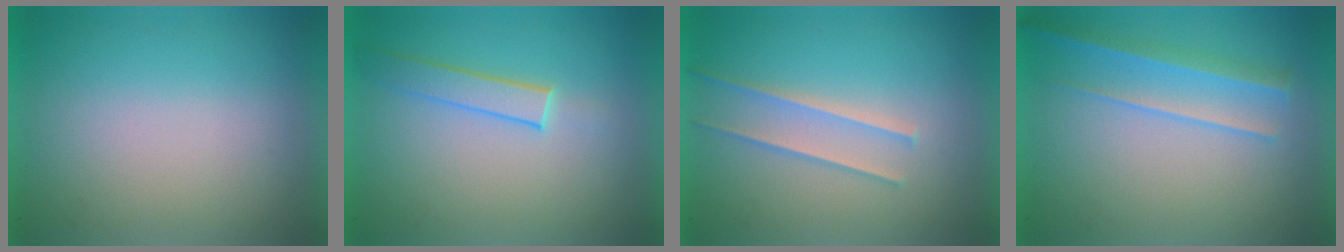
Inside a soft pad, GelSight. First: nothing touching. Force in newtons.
{"total": 1.9}
{"total": 1.5}
{"total": 2.2}